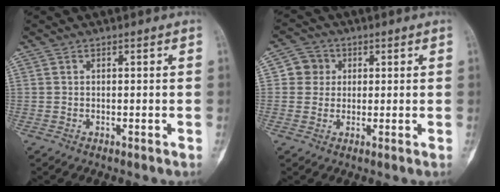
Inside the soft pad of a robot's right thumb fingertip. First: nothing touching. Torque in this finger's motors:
{"motor_torque": [-0.70, 0.60, 0.05, -0.26, -0.10]}